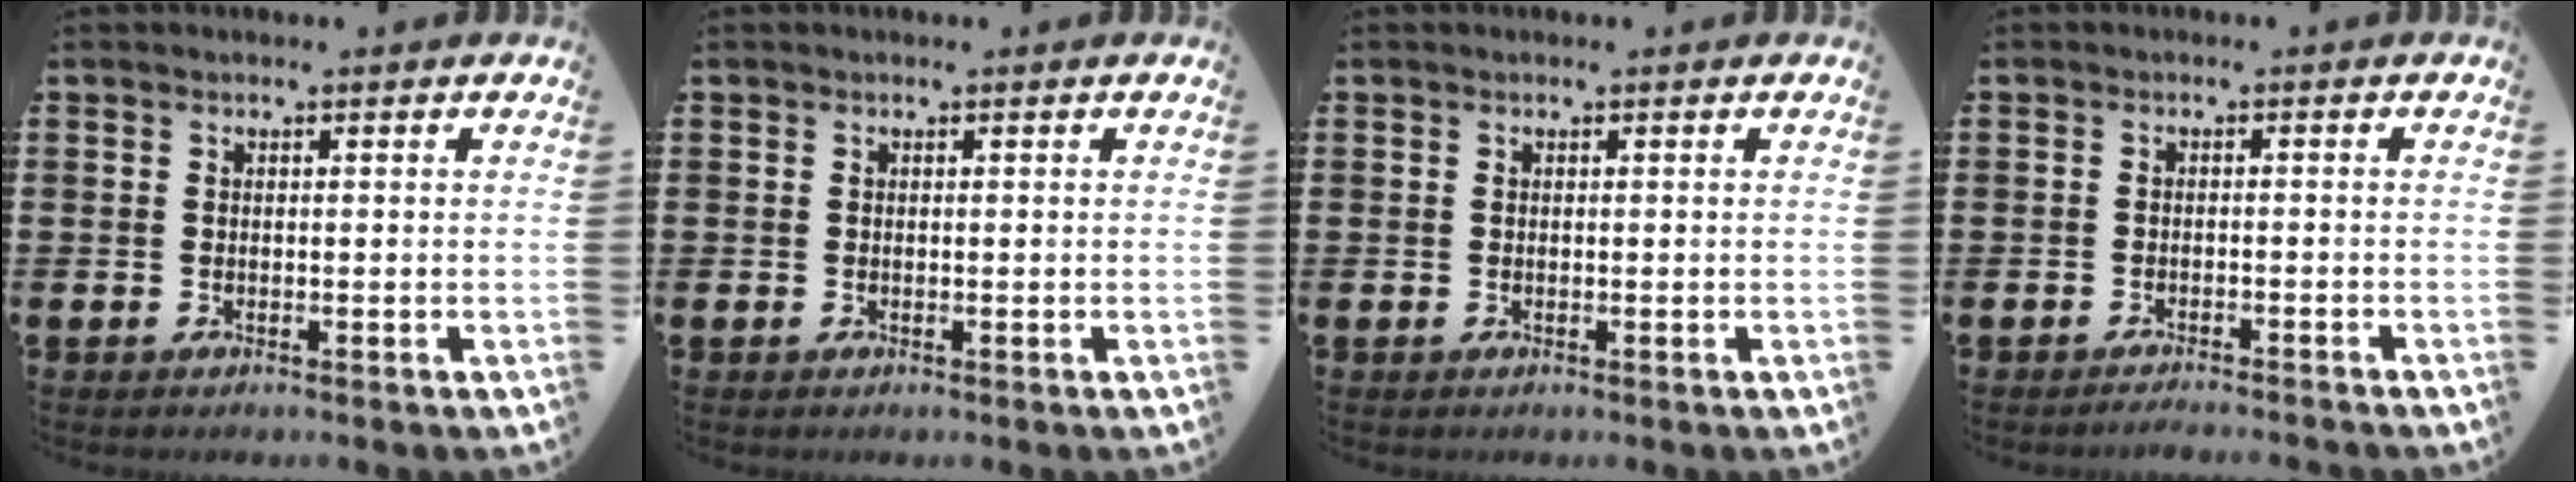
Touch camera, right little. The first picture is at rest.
{"total": 0.0}
{"total": 0.0}
{"total": 1.3, "force": [-1.3, -0.2, 0.2], "torque": [-0.004, 0.001, -0.025]}